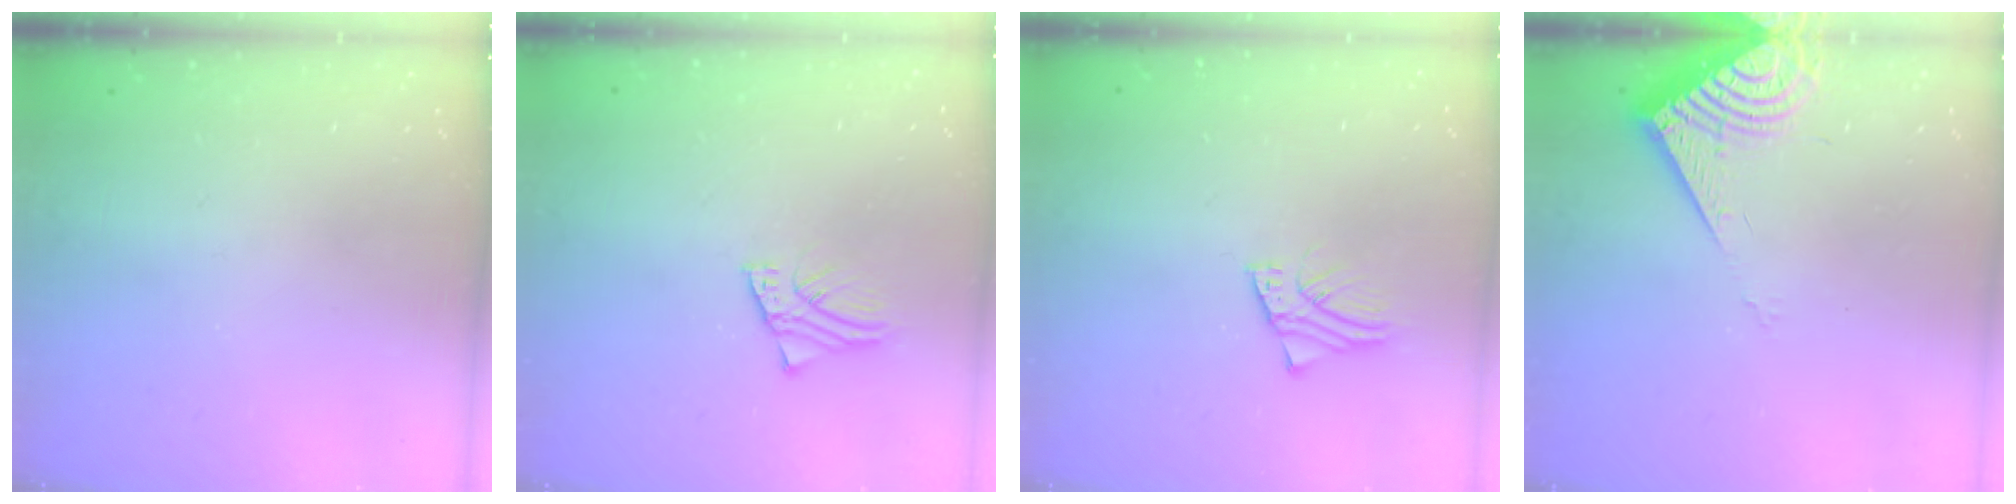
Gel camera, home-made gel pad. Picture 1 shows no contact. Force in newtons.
{"total": 2.3, "press": 2.3, "slide": 0.1}
{"total": 2.4, "press": 2.4, "slide": 0.1}
{"total": 8.4, "press": 8.3, "slide": 0.8}